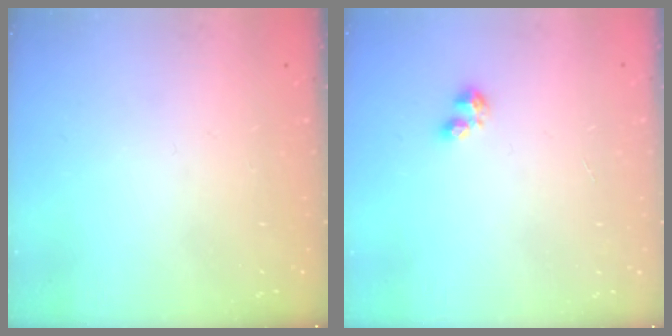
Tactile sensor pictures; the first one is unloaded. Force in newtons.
{"total": 2.8, "press": 2.8, "slide": 0.5}